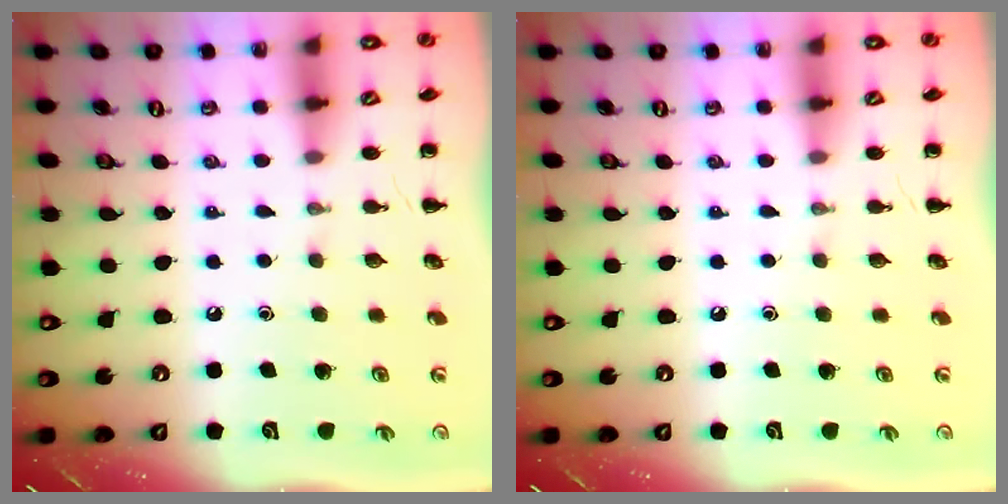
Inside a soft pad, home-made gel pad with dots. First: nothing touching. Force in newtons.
{"total": 0.0}